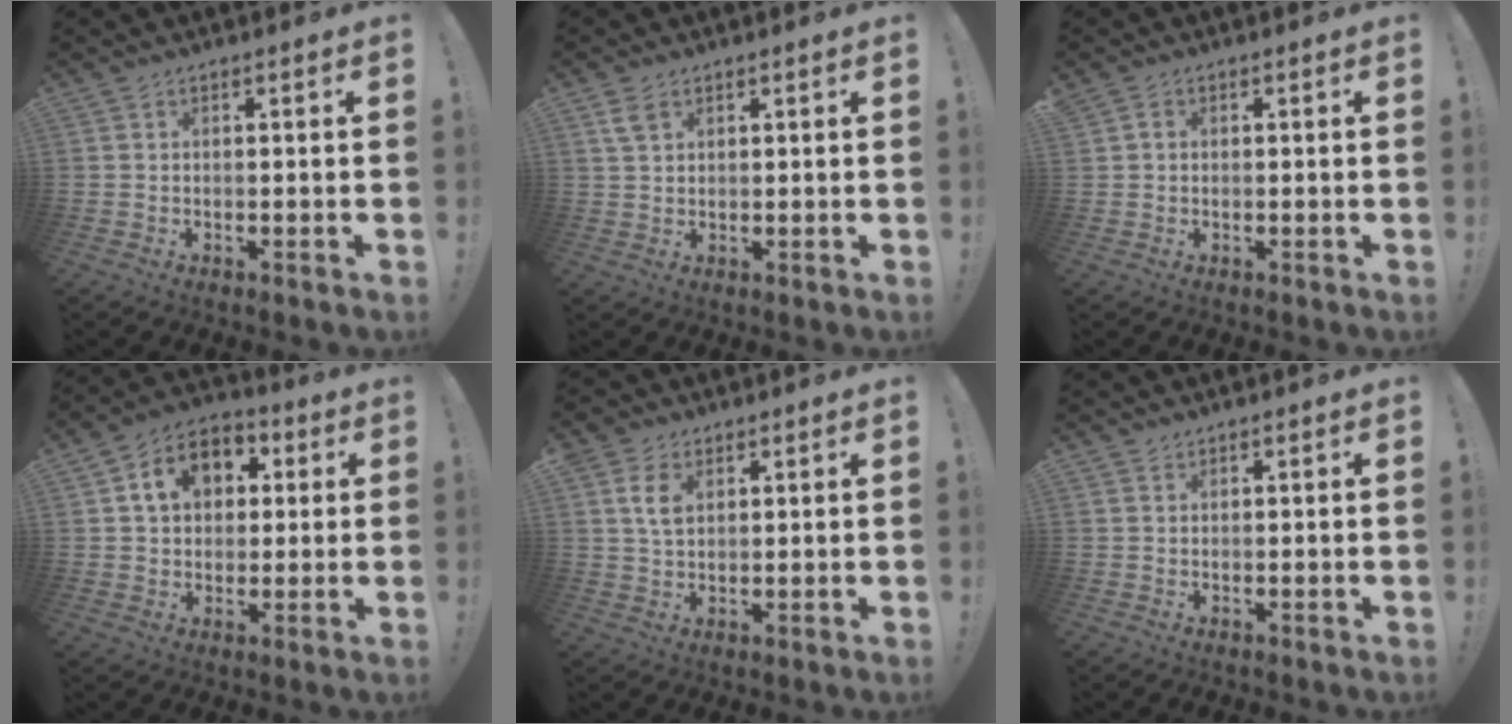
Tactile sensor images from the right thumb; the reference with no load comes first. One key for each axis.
{"total": 4.3, "fx": 2.5, "fy": 2.8, "fz": 2.1, "tx": -0.022, "ty": -0.010, "tz": 0.047}
{"total": 0.9, "fx": 0.1, "fy": 0.9, "fz": 0.4, "tx": -0.001, "ty": 0.002, "tz": -0.001}
{"total": 6.5, "fx": 1.6, "fy": 5.3, "fz": 3.4, "tx": -0.044, "ty": 0.003, "tz": 0.028}
{"total": 6.8, "fx": 2.7, "fy": 4.4, "fz": 4.4, "tx": -0.070, "ty": -0.003, "tz": 0.052}
{"total": 0.8, "fx": 0.7, "fy": 0.3, "fz": -0.1, "tx": 0.002, "ty": -0.001, "tz": 0.014}